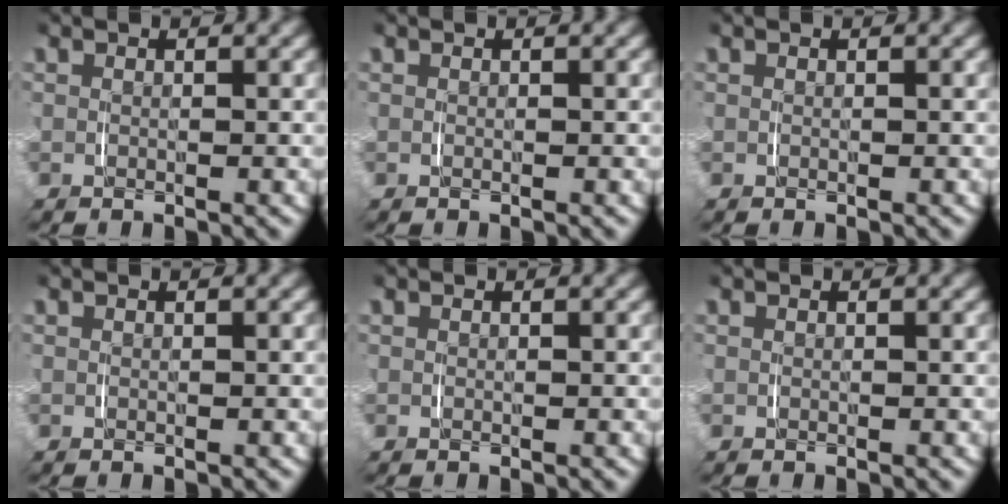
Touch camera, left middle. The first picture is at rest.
{"total": 0.0}
{"total": 0.0}
{"total": 0.0}
{"total": 0.0}
{"total": 0.0}